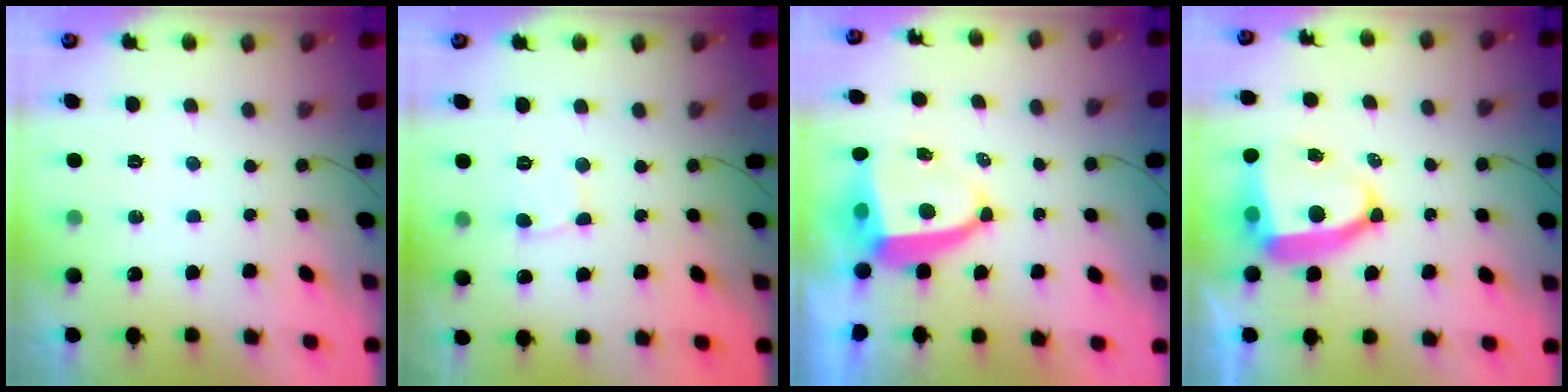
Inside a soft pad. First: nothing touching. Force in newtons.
{"total": 2.9, "press": 2.9, "slide": 0.2}
{"total": 8.0, "press": 7.9, "slide": 1.0}
{"total": 10.2, "press": 10.1, "slide": 1.0}